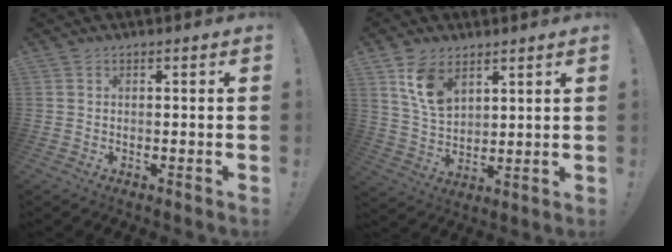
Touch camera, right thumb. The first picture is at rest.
{"total": 10.4, "force": [5.9, 6.3, 5.9], "torque": [-0.100, -0.022, 0.115]}